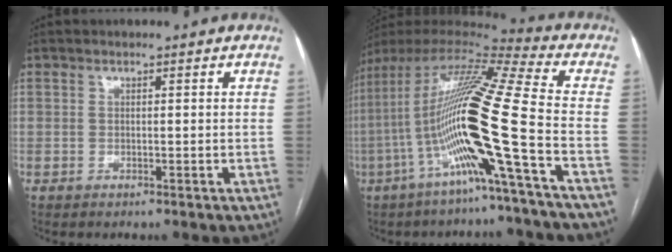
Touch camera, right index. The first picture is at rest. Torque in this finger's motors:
{"motor_torque": [2.14, 0.00, 1.05, 0.21]}